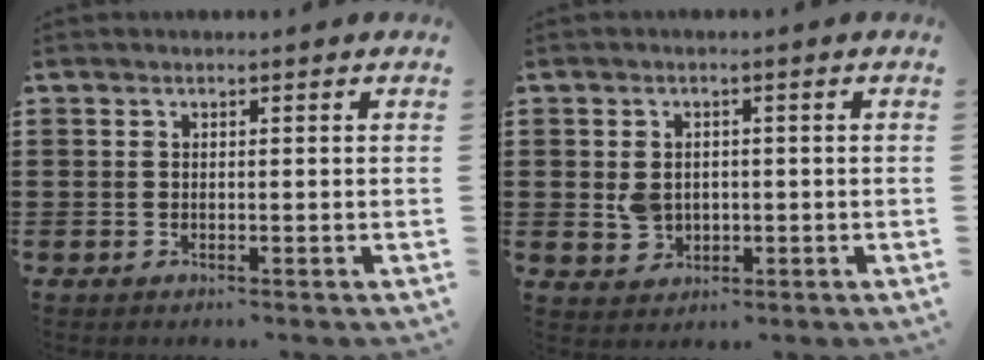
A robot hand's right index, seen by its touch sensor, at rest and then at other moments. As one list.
[{"total": 3.2, "force": [0.0, 2.7, 1.7], "torque": [-0.040, 0.009, -0.002]}]